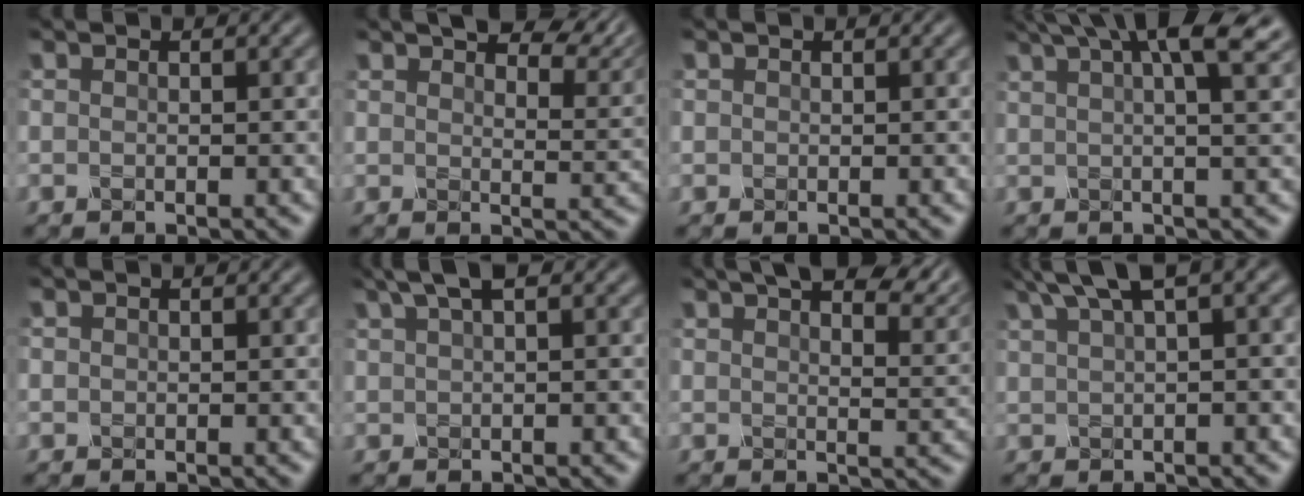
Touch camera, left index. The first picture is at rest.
{"total": 6.8, "force": [4.7, 2.3, 4.3], "torque": [-0.045, 0.020, 0.066]}
{"total": 0.8, "force": [0.0, -0.4, -0.8], "torque": [0.007, -0.002, 0.007]}
{"total": 8.2, "force": [4.6, 1.7, 6.5], "torque": [-0.057, 0.034, 0.047]}
{"total": 0.5, "force": [-0.1, -0.3, -0.4], "torque": [0.003, -0.002, 0.005]}
{"total": 2.0, "force": [1.4, 0.0, 1.5], "torque": [-0.026, 0.007, 0.031]}
{"total": 8.7, "force": [5.8, 2.7, 5.9], "torque": [-0.065, 0.033, 0.073]}
{"total": 4.4, "force": [2.8, 0.4, 3.4], "torque": [-0.040, 0.021, 0.053]}